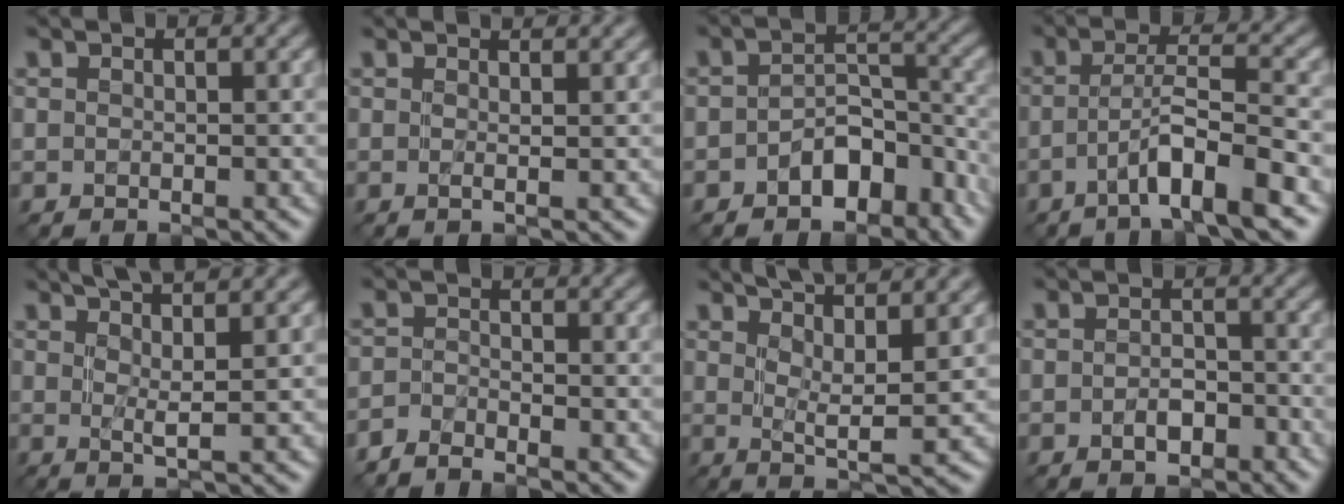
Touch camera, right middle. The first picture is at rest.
{"total": 2.9, "force": [1.4, 1.1, 2.3], "torque": [-0.017, 0.007, -0.011]}
{"total": 4.5, "force": [-2.5, 2.6, 2.7], "torque": [-0.040, 0.009, -0.043]}
{"total": 5.2, "force": [-2.6, 0.5, 4.6], "torque": [-0.077, 0.010, -0.051]}
{"total": 5.7, "force": [2.9, 1.0, 4.7], "torque": [-0.068, 0.007, 0.039]}
{"total": 2.0, "force": [-1.9, 0.2, 0.5], "torque": [-0.012, -0.005, -0.045]}
{"total": 7.8, "force": [4.4, 1.7, 6.2], "torque": [-0.084, 0.016, 0.055]}
{"total": 2.2, "force": [-1.1, 1.2, 1.5], "torque": [-0.026, 0.001, -0.019]}